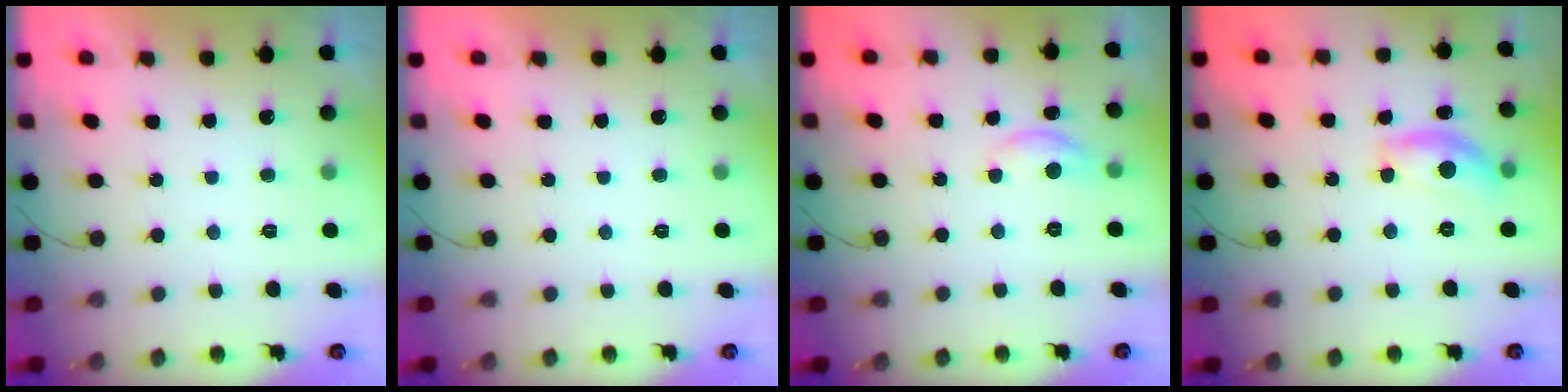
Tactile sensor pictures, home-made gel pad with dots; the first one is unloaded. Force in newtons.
{"total": 0.0}
{"total": 5.6, "press": 5.6, "slide": 0.4}
{"total": 10.5, "press": 10.5, "slide": 0.4}